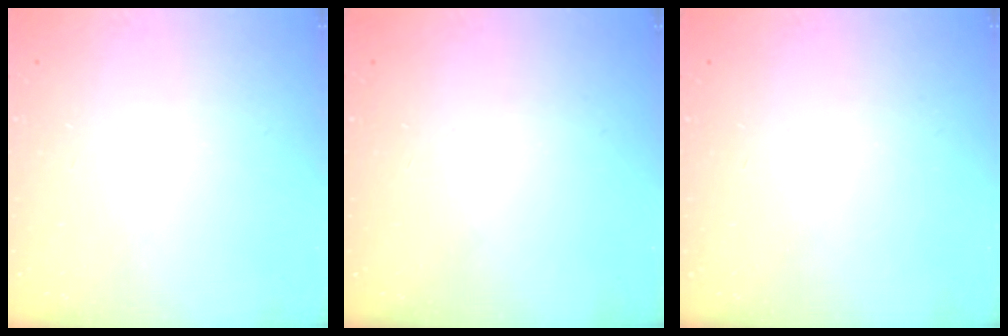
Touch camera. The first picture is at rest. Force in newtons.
{"total": 0.0}
{"total": 0.0}